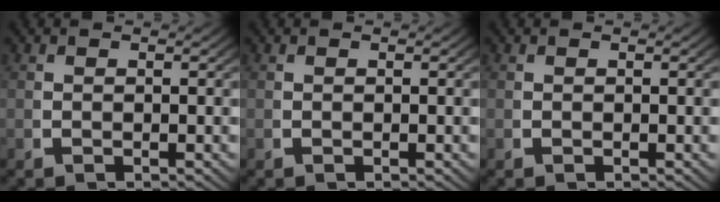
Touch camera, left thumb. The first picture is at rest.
{"total": 0.0}
{"total": 0.0}